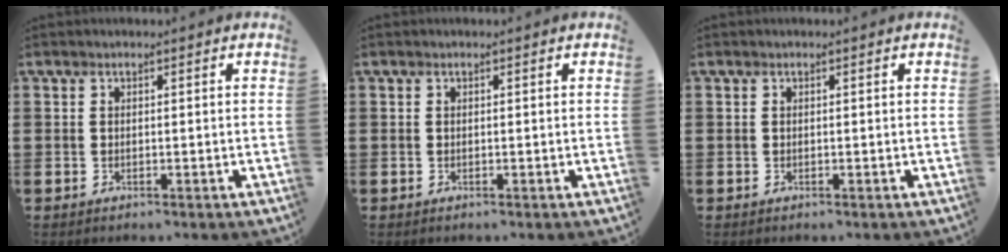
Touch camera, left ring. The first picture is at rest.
{"total": 0.0}
{"total": 0.0}